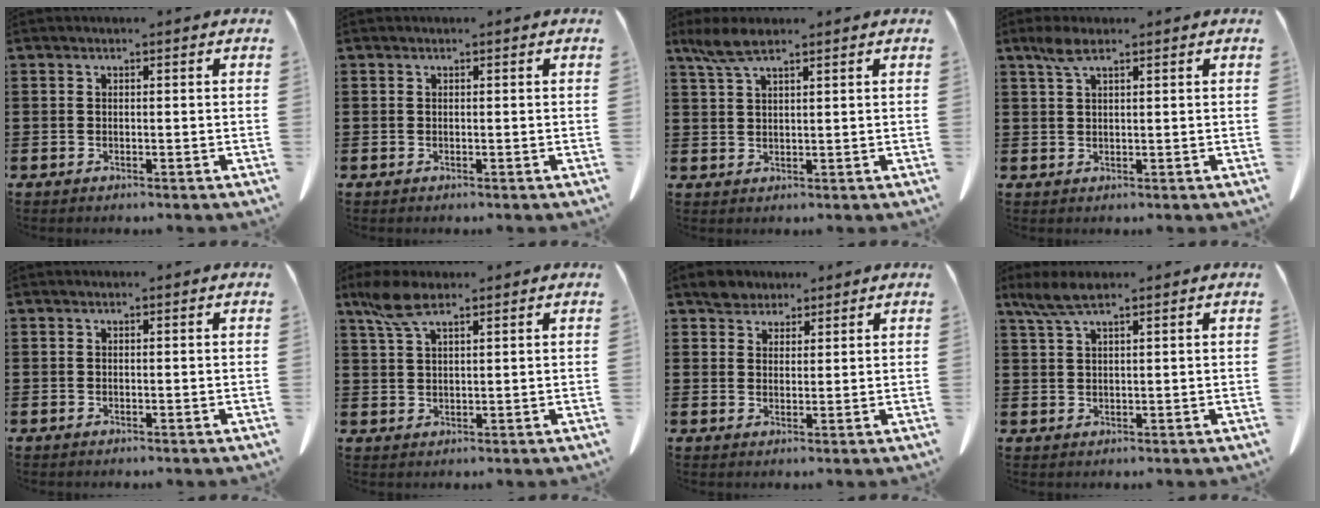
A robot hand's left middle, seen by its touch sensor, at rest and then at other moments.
{"total": 0.0}
{"total": 4.6, "force": [3.0, 1.1, 3.3], "torque": [-0.079, -0.002, 0.054]}
{"total": 3.4, "force": [2.0, 0.9, 2.6], "torque": [-0.058, 0.005, 0.035]}
{"total": 0.0}
{"total": 5.6, "force": [3.3, 1.8, 4.1], "torque": [-0.095, 0.001, 0.059]}
{"total": 3.1, "force": [2.6, 1.6, 0.4], "torque": [-0.009, 0.004, 0.049]}
{"total": 4.1, "force": [2.8, 0.8, 2.9], "torque": [-0.070, -0.003, 0.049]}